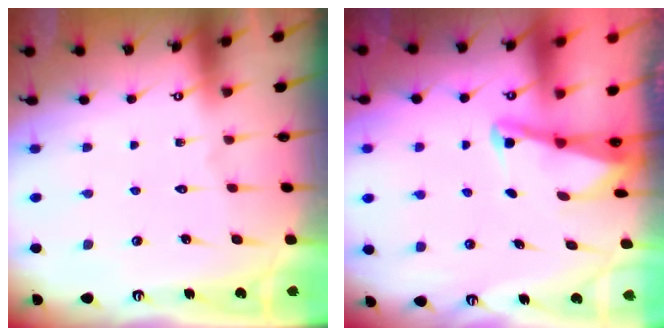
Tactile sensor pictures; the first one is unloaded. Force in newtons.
{"total": 2.2, "press": 2.2, "slide": 0.3}